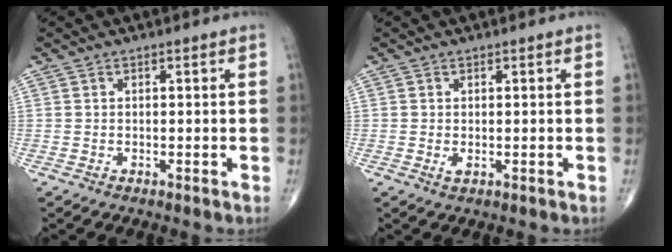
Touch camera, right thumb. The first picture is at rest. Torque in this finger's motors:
{"motor_torque": [-0.29, 0.06, 0.25, 0.31, 0.03]}